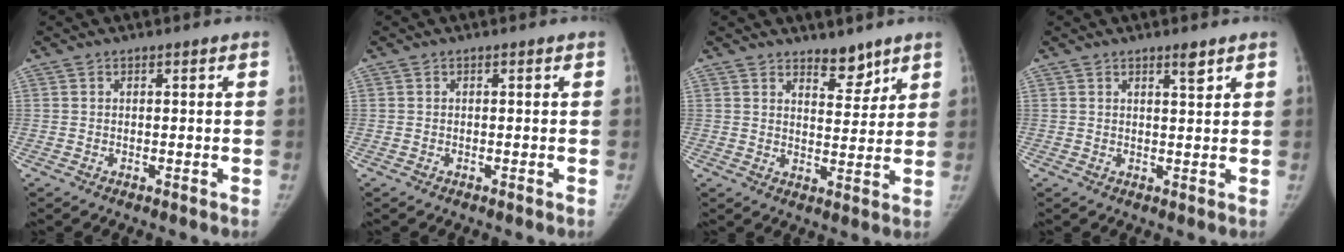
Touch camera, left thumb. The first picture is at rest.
{"total": 0.0}
{"total": 5.4, "force": [4.3, 2.3, 2.3], "torque": [-0.005, -0.034, 0.068]}
{"total": 2.1, "force": [1.6, 0.2, 1.4], "torque": [-0.017, -0.012, 0.026]}